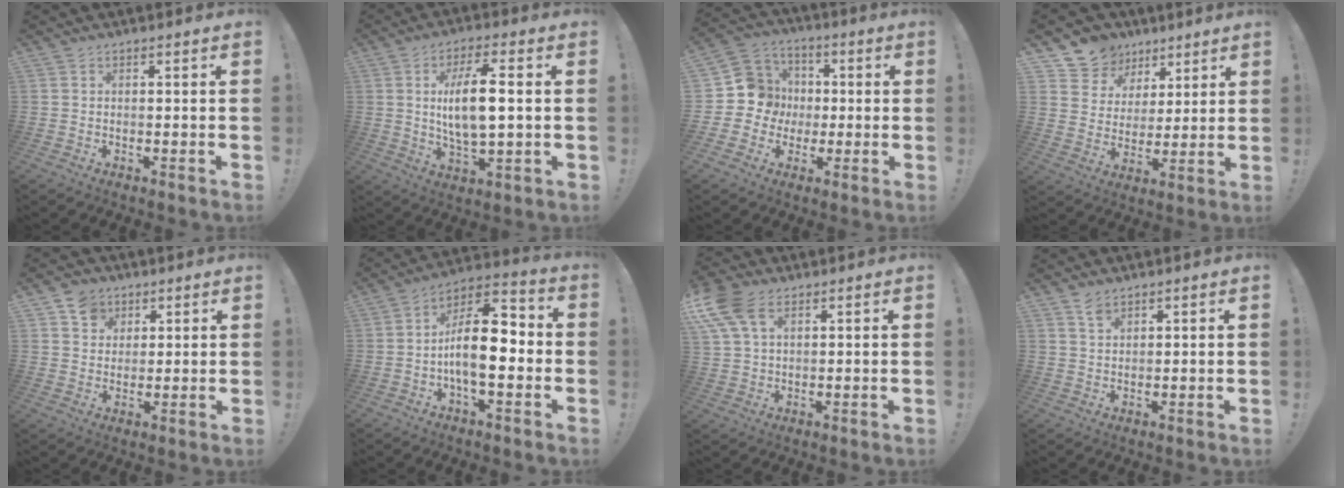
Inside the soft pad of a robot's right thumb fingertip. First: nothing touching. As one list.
[{"total": 12.4, "force": [1.5, 4.1, 11.6], "torque": [-0.212, -0.003, 0.018]}, {"total": 11.9, "force": [-0.6, 11.4, 3.3], "torque": [-0.044, 0.015, 0.001]}, {"total": 10.3, "force": [6.0, 8.2, 1.6], "torque": [-0.031, -0.047, 0.125]}, {"total": 7.6, "force": [4.0, 6.3, 1.5], "torque": [-0.015, -0.025, 0.078]}, {"total": 15.9, "force": [-2.4, 7.0, 14.0], "torque": [-0.239, 0.016, -0.041]}, {"total": 11.2, "force": [4.8, 6.5, 7.7], "torque": [-0.167, -0.015, 0.091]}, {"total": 3.4, "force": [2.6, 1.8, 1.4], "torque": [-0.016, -0.016, 0.046]}]